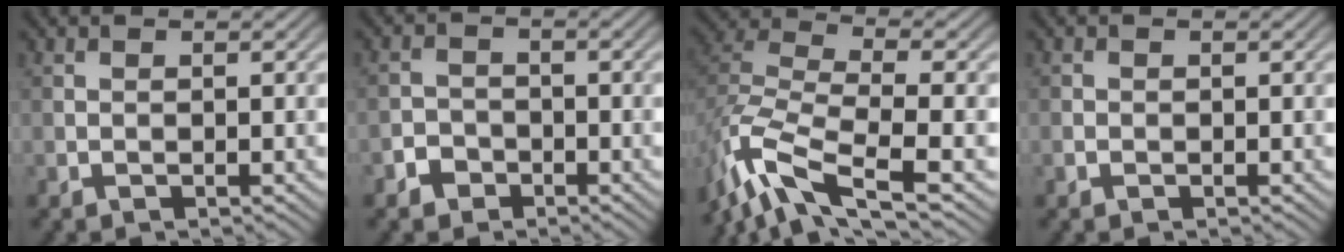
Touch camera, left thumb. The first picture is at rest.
{"total": 2.5, "force": [-1.6, 1.8, 0.7], "torque": [-0.007, 0.003, -0.036]}
{"total": 11.0, "force": [-6.6, 4.0, 7.8], "torque": [-0.168, -0.016, -0.137]}
{"total": 0.9, "force": [-0.3, 0.8, 0.2], "torque": [-0.005, -0.004, -0.009]}